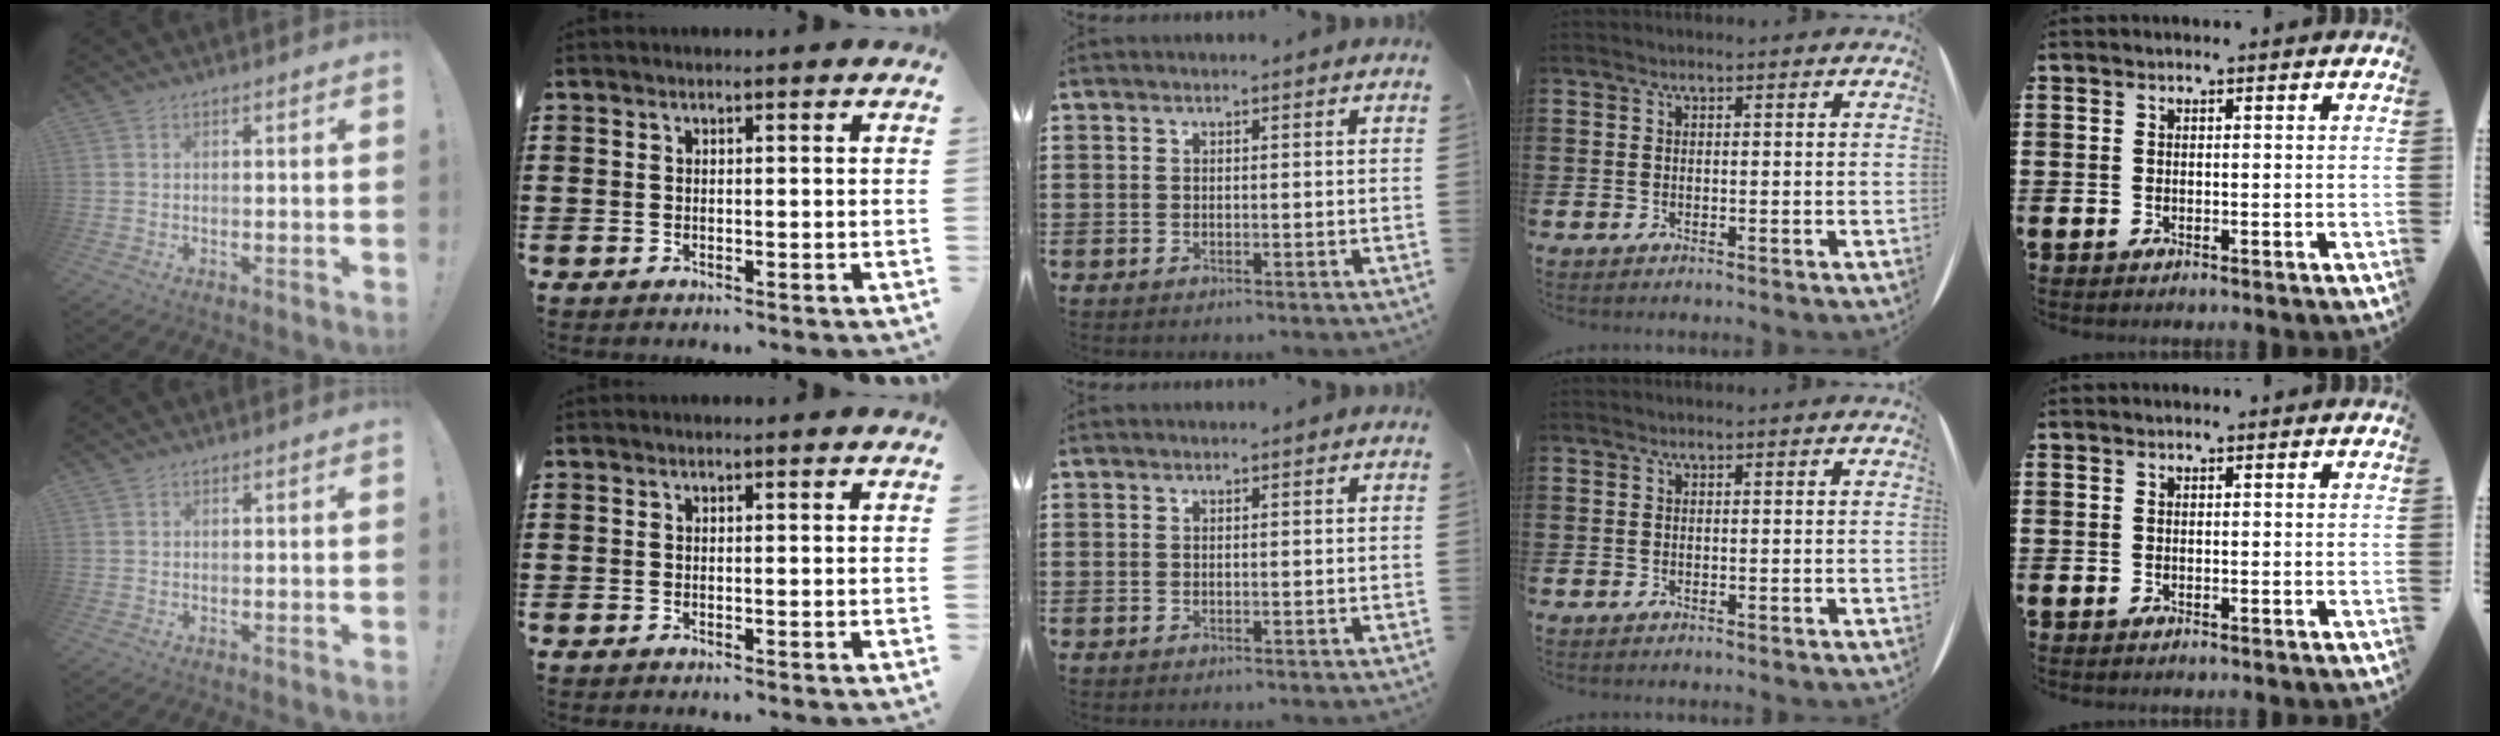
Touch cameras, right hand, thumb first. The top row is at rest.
{}